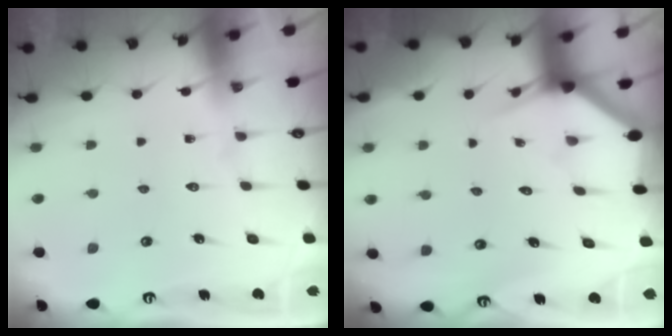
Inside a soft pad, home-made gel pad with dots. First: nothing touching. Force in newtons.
{"total": 2.8, "press": 2.8, "slide": 0.1}